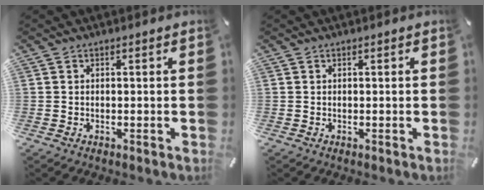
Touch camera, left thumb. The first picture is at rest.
{"total": 0.0}